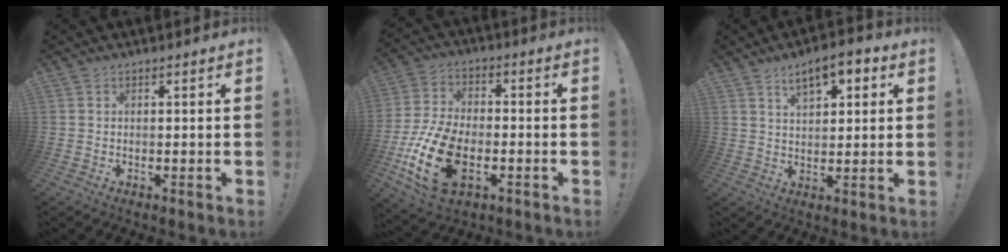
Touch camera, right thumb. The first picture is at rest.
{"total": 18.6, "force": [-6.1, 11.2, 13.5], "torque": [-0.260, 0.030, -0.094]}
{"total": 8.3, "force": [4.6, 3.9, 5.8], "torque": [-0.085, -0.013, 0.079]}